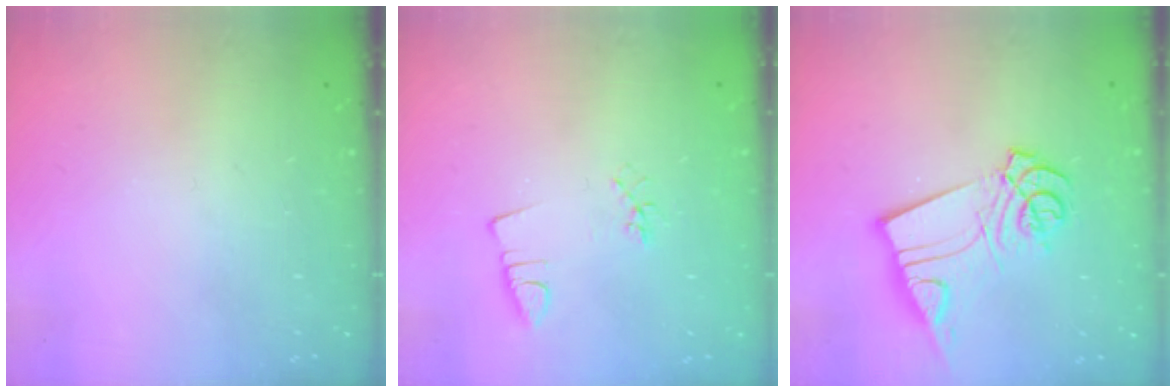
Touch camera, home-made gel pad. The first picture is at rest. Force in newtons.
{"total": 2.2, "press": 1.7, "slide": 1.4}
{"total": 11.3, "press": 11.2, "slide": 1.5}